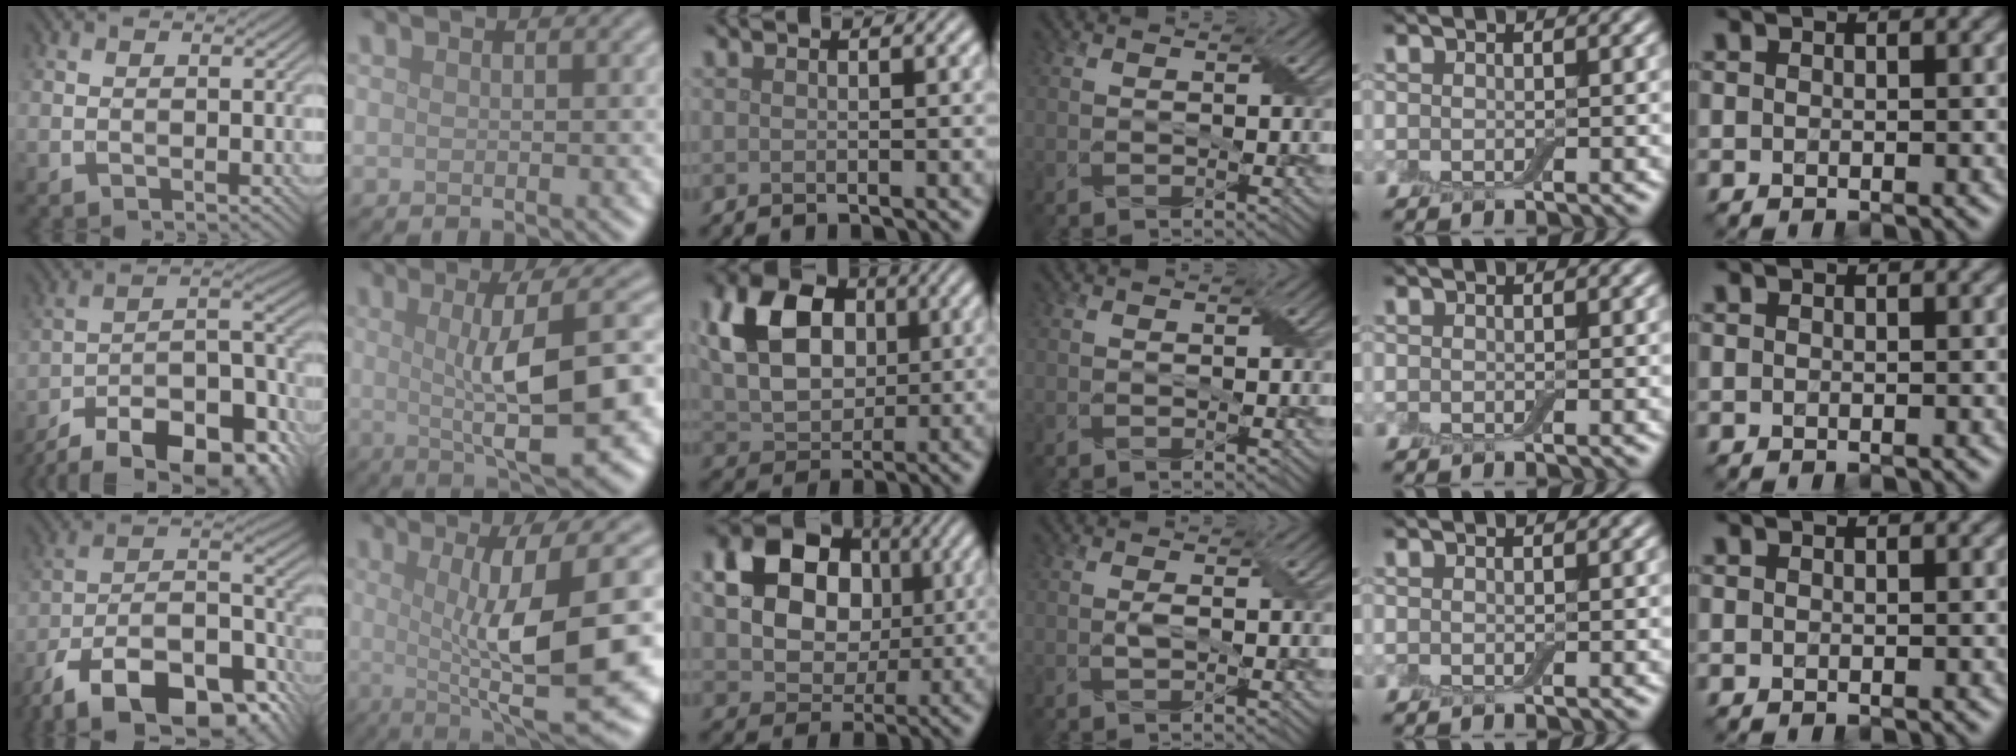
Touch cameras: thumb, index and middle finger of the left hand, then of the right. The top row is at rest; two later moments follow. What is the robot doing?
{"motion": "wrap", "object": "adhesive wrap"}